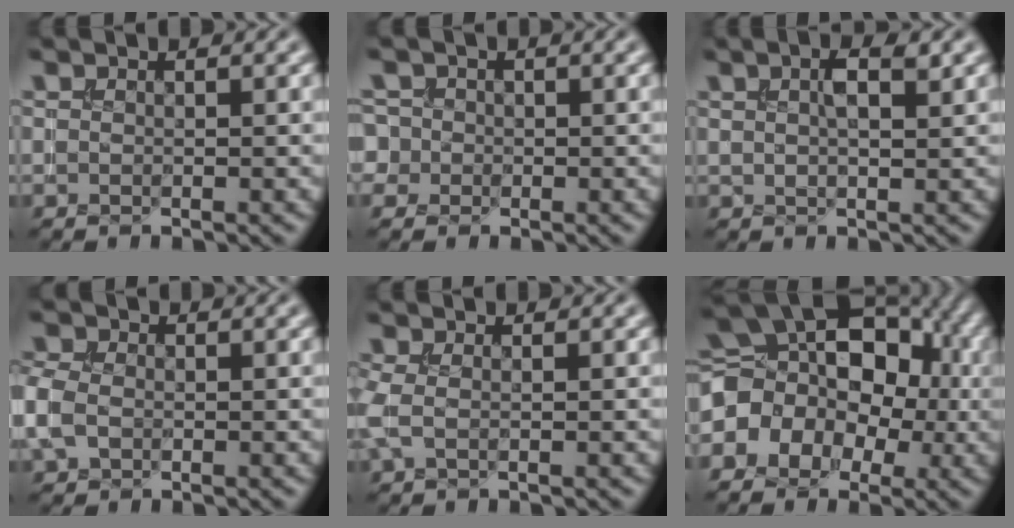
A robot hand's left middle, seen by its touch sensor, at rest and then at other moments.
{"total": 2.8, "force": [0.2, 2.7, 0.9], "torque": [0.002, 0.022, -0.024]}
{"total": 2.9, "force": [1.2, 0.9, 2.5], "torque": [-0.046, 0.006, 0.021]}
{"total": 3.3, "force": [-0.5, 2.4, 2.1], "torque": [-0.064, 0.003, -0.020]}
{"total": 2.0, "force": [0.0, 1.1, 1.7], "torque": [-0.049, 0.001, -0.007]}
{"total": 9.6, "force": [-1.0, 7.1, 6.4], "torque": [-0.090, 0.016, -0.038]}